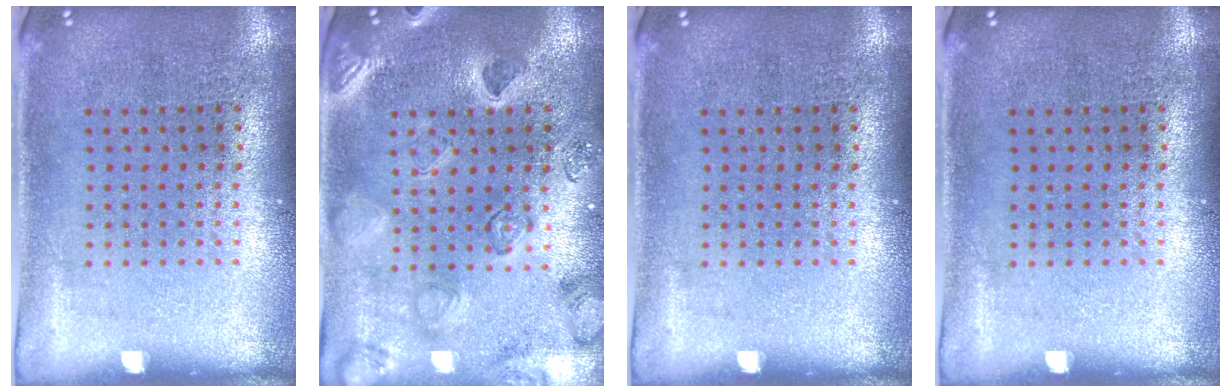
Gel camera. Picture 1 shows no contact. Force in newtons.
{"total": 2.5, "press": 2.4, "slide": 0.6}
{"total": 0.0}
{"total": 0.0}